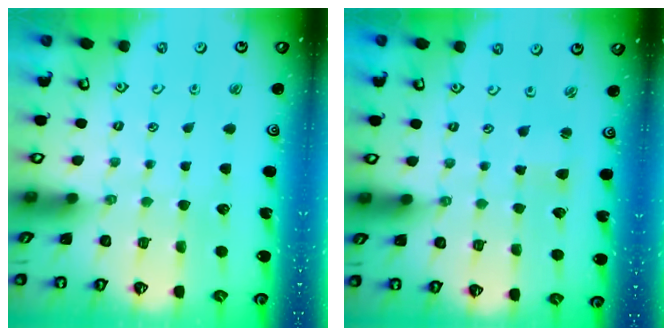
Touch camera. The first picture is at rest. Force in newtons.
{"total": 2.1, "press": 2.1, "slide": 0.3}